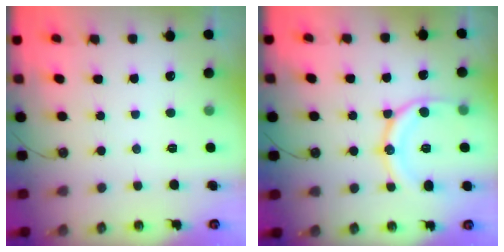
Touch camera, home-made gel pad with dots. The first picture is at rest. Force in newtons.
{"total": 14.2, "press": 14.2, "slide": 1.4}